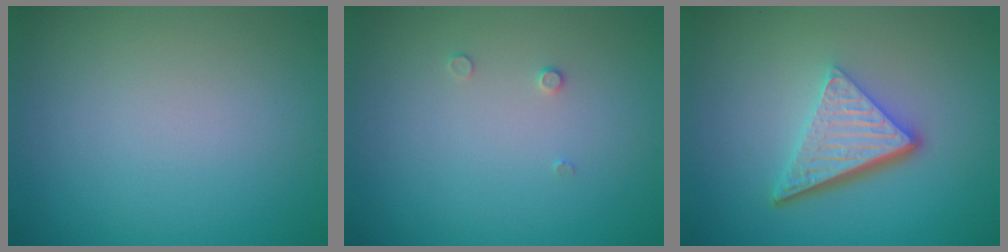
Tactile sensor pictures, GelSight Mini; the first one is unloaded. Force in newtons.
{"total": 0.6, "press": 0.6, "slide": 0.2}
{"total": 5.6, "press": 3.7, "slide": 4.2}